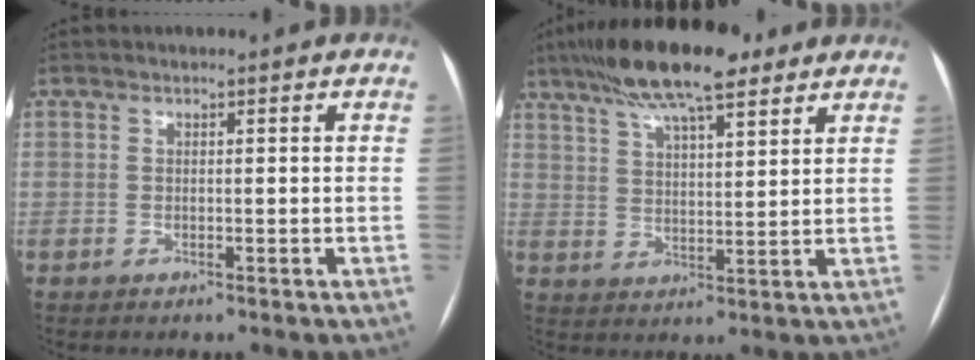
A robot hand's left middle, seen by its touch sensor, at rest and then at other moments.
{"total": 14.5, "force": [10.3, 3.3, 9.7], "torque": [-0.175, 0.030, 0.175]}